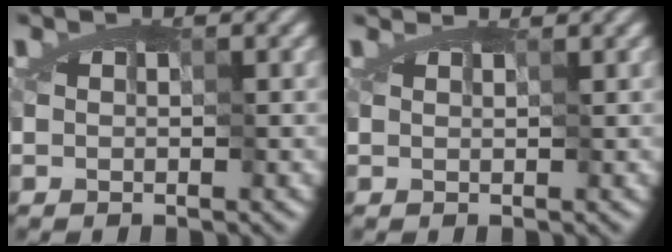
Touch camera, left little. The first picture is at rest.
{"total": 1.0, "force": [1.0, 0.1, 0.0], "torque": [-0.008, -0.004, 0.024]}